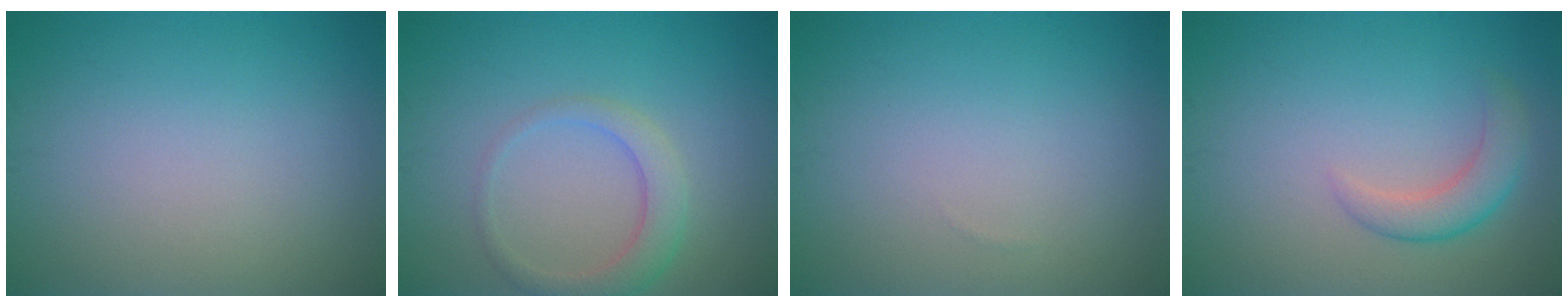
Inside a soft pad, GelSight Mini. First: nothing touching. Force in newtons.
{"total": 2.9, "press": 2.9, "slide": 0.2}
{"total": 0.0}
{"total": 2.7, "press": 2.7, "slide": 0.2}